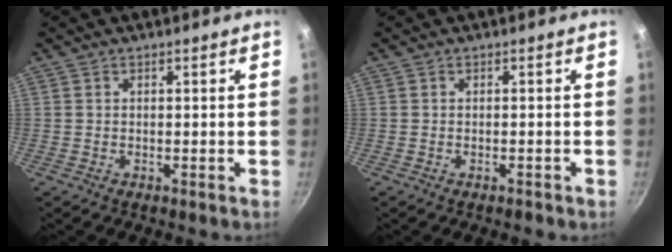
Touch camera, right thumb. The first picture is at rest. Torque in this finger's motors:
{"motor_torque": [-0.58, -0.34, -0.25, -0.23, 0.01]}